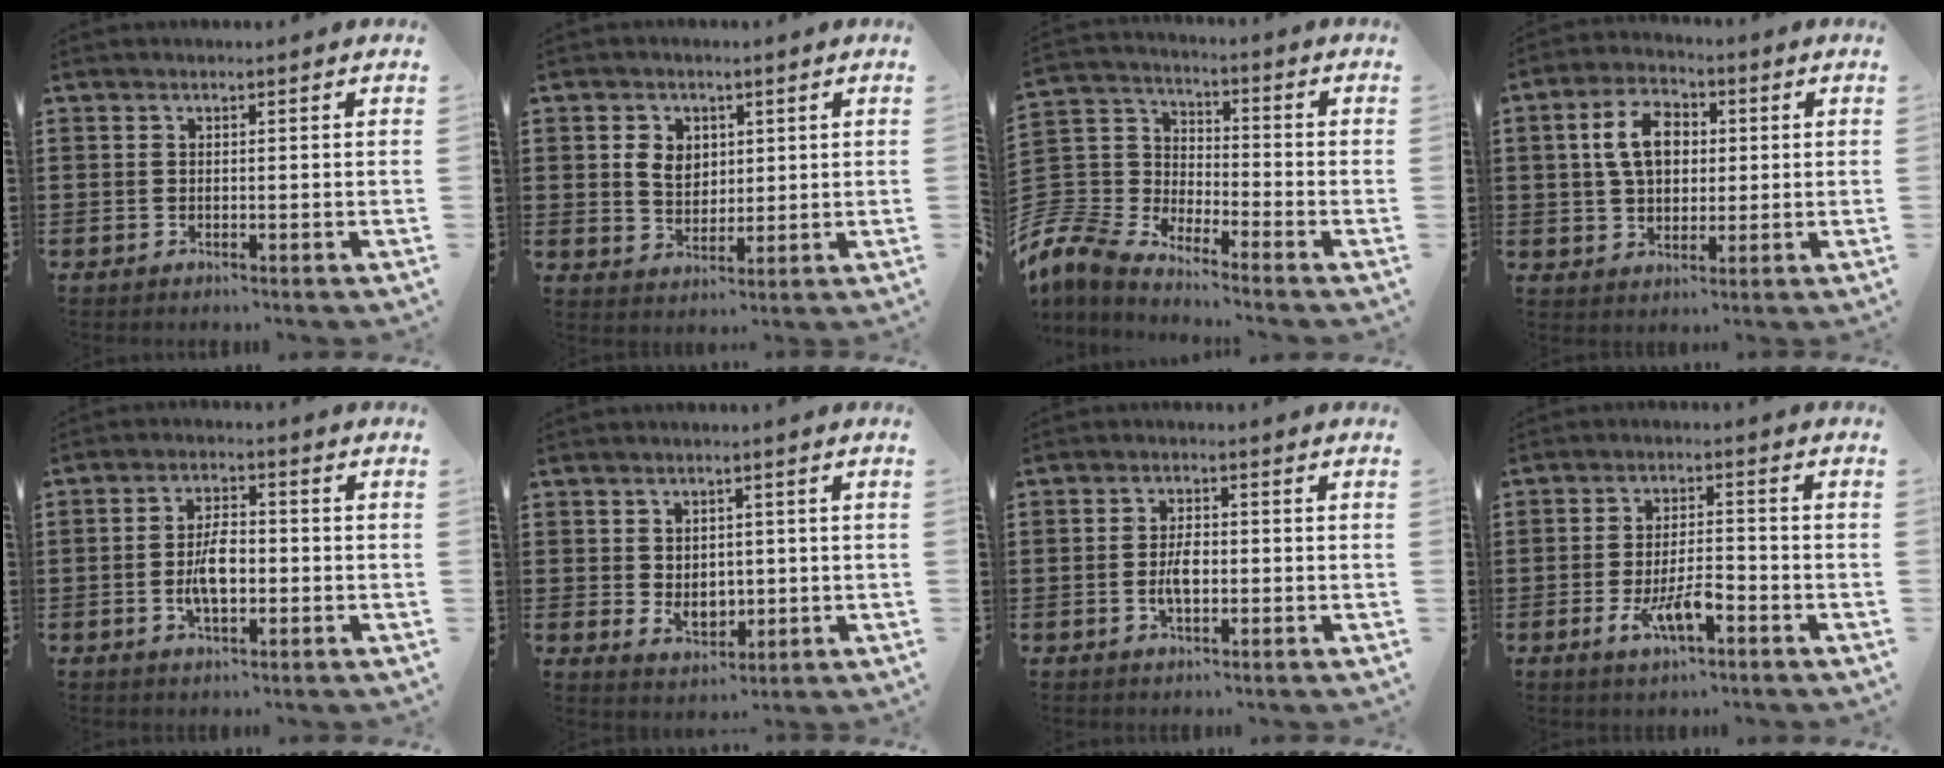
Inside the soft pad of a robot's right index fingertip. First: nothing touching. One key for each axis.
{"total": 4.4, "fx": 1.2, "fy": 3.6, "fz": 2.4, "tx": -0.050, "ty": 0.010, "tz": 0.017}
{"total": 6.9, "fx": -6.3, "fy": 2.7, "fz": 1.0, "tx": -0.082, "ty": -0.014, "tz": -0.141}
{"total": 8.4, "fx": 1.2, "fy": 5.4, "fz": 6.3, "tx": -0.131, "ty": 0.016, "tz": 0.016}
{"total": 6.0, "fx": -1.0, "fy": 2.7, "fz": 5.3, "tx": -0.114, "ty": 0.000, "tz": -0.023}
{"total": 3.8, "fx": 0.2, "fy": 3.0, "fz": 2.3, "tx": -0.044, "ty": 0.005, "tz": 0.002}
{"total": 3.8, "fx": -0.6, "fy": 1.7, "fz": 3.3, "tx": -0.069, "ty": 0.002, "tz": -0.013}
{"total": 6.6, "fx": -2.9, "fy": 2.3, "fz": 5.4, "tx": -0.113, "ty": -0.001, "tz": -0.055}